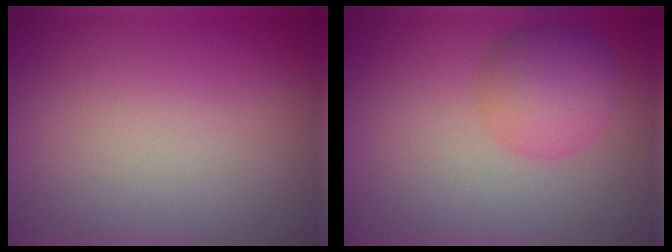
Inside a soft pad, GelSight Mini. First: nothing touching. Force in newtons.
{"total": 4.2, "press": 4.2, "slide": 0.2}